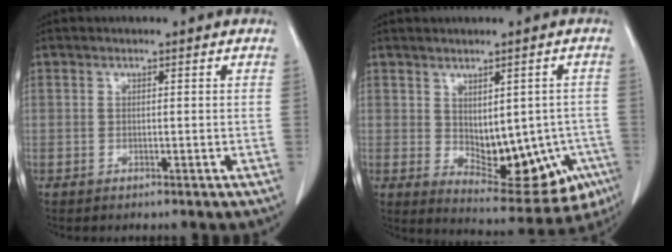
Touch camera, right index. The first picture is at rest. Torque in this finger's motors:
{"motor_torque": [0.23, -0.03, 0.07, 0.02]}